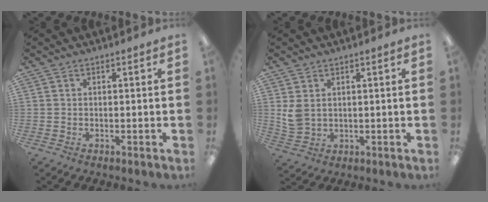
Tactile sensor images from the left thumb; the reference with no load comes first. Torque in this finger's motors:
{"motor_torque": [-0.01, 0.04, 0.17, -0.18, 0.00]}